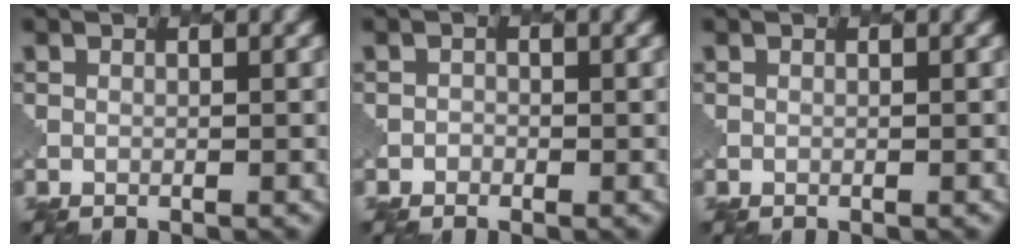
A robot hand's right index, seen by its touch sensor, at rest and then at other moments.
{"total": 0.6, "force": [-0.2, 0.4, -0.3], "torque": [0.007, -0.002, -0.003]}
{"total": 0.0}